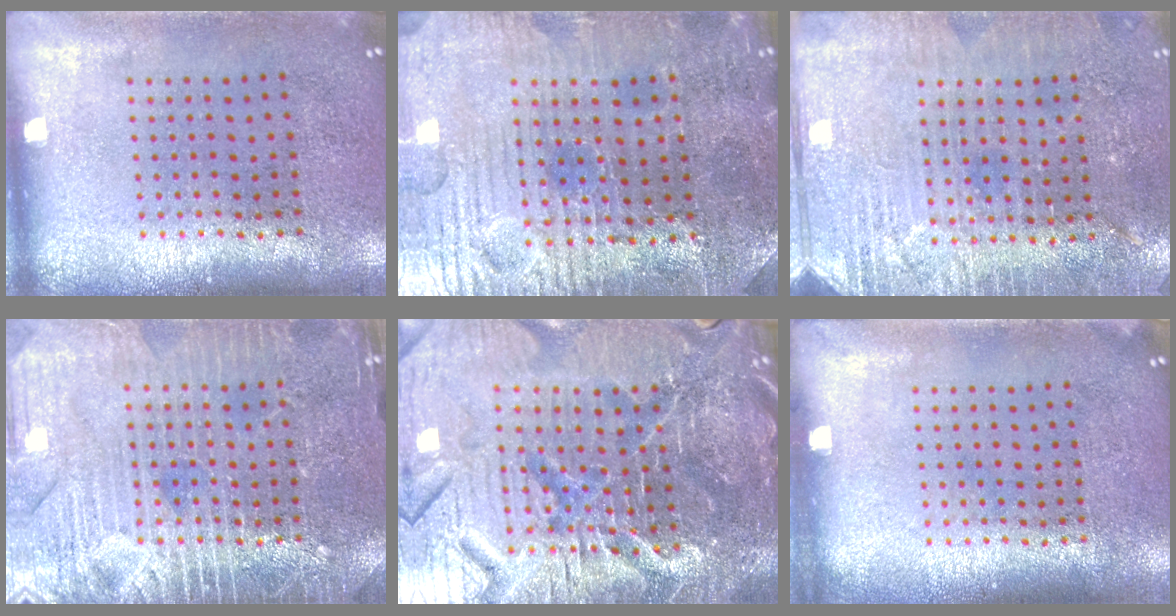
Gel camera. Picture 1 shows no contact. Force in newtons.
{"total": 3.5, "press": 3.5, "slide": 0.5}
{"total": 2.9, "press": 2.9, "slide": 0.4}
{"total": 5.8, "press": 5.8, "slide": 0.7}
{"total": 6.9, "press": 6.2, "slide": 3.0}
{"total": 0.0}